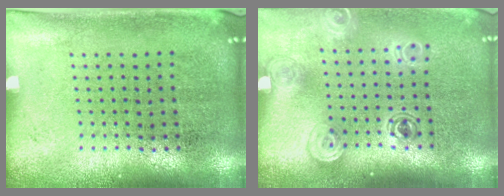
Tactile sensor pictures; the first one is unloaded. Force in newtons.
{"total": 1.4, "press": 1.2, "slide": 0.8}